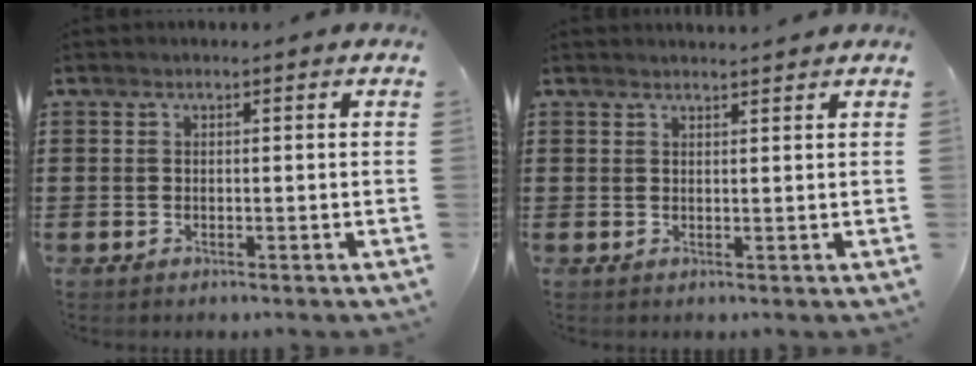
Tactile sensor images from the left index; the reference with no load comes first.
{"total": 1.5, "force": [1.5, -0.1, 0.2], "torque": [-0.007, 0.000, 0.029]}